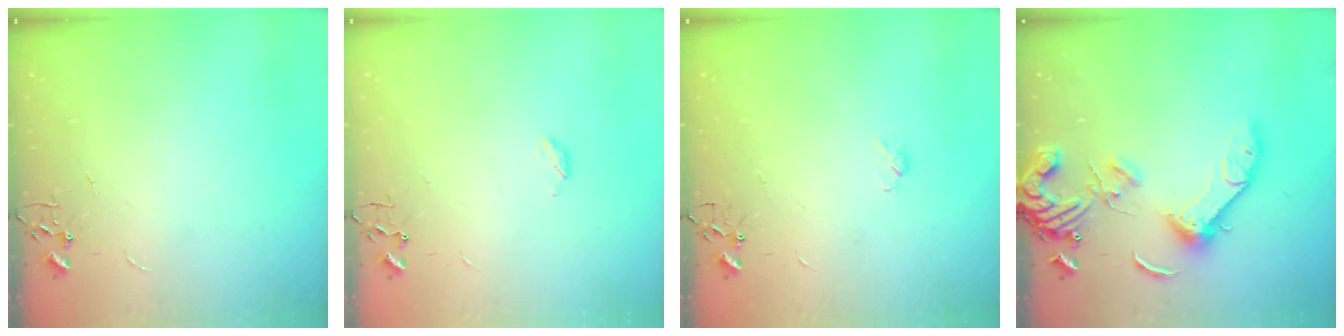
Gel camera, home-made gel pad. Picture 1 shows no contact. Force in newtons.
{"total": 2.8, "press": 2.8, "slide": 0.5}
{"total": 3.5, "press": 3.5, "slide": 0.7}
{"total": 15.2, "press": 15.1, "slide": 1.9}